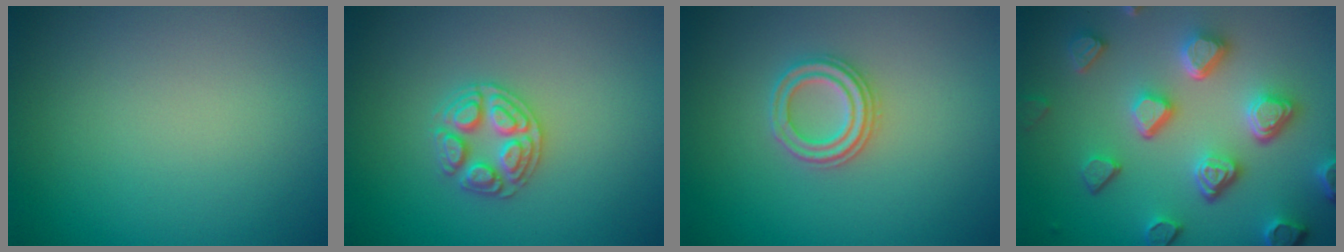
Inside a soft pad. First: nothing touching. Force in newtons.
{"total": 2.9, "press": 2.8, "slide": 0.4}
{"total": 2.5, "press": 2.4, "slide": 0.7}
{"total": 6.7, "press": 5.3, "slide": 4.1}